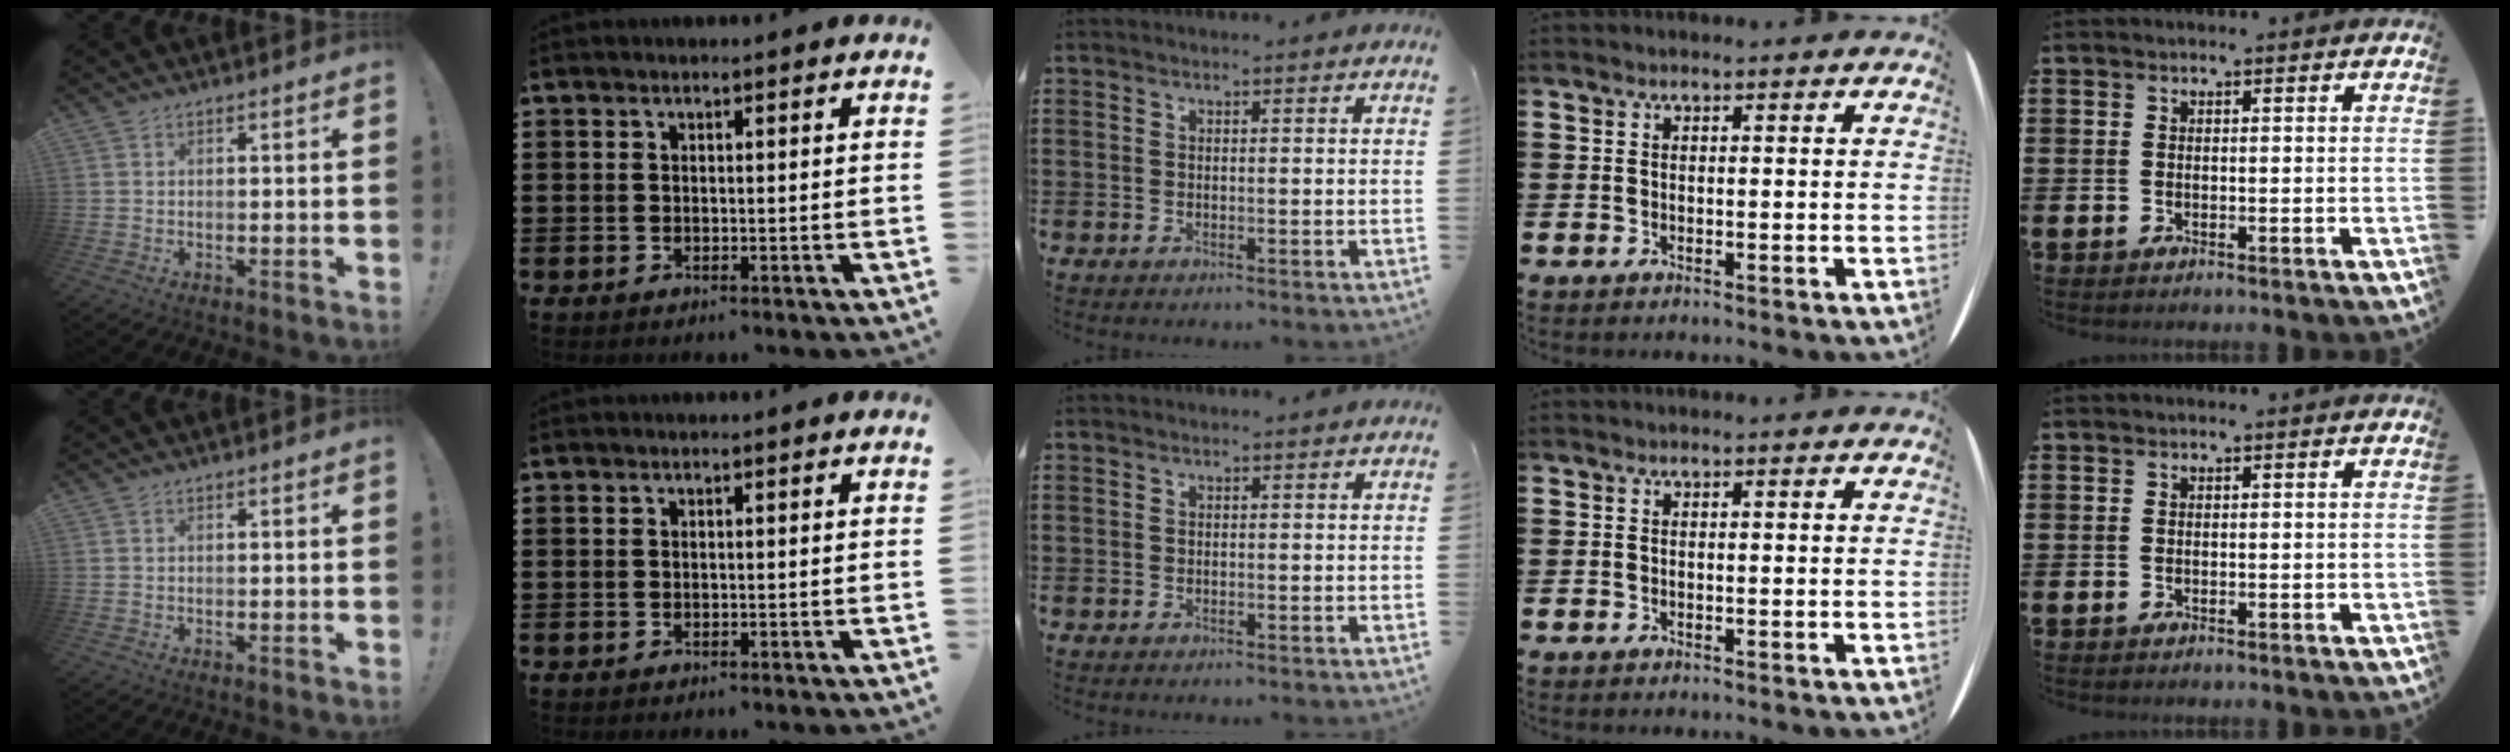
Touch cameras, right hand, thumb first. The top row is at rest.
{}